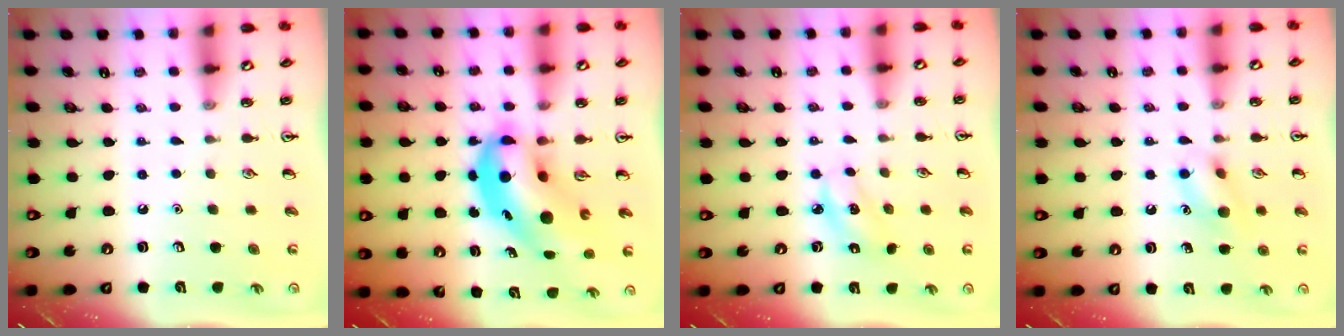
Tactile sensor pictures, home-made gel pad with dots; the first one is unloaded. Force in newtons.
{"total": 10.4, "press": 10.0, "slide": 2.8}
{"total": 3.3, "press": 3.2, "slide": 0.5}
{"total": 9.8, "press": 9.7, "slide": 1.4}